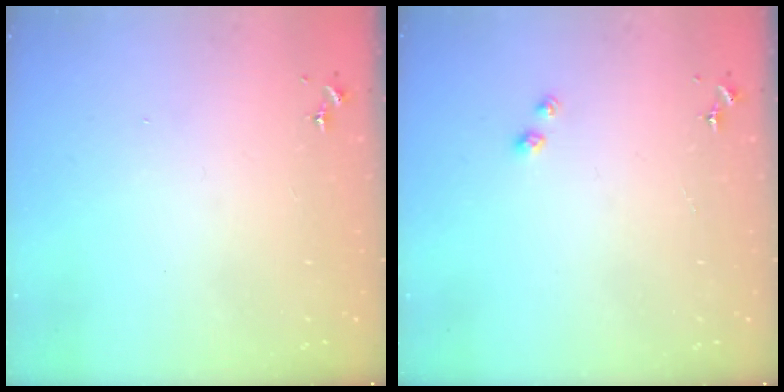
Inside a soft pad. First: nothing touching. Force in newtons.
{"total": 2.3, "press": 2.3, "slide": 0.3}